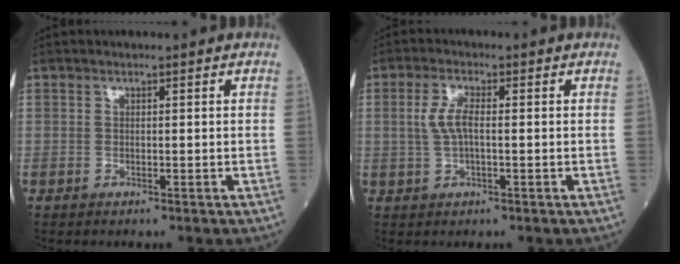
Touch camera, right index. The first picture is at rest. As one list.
[{"total": 3.7, "force": [0.2, 1.2, 3.5], "torque": [-0.081, 0.008, 0.004]}]